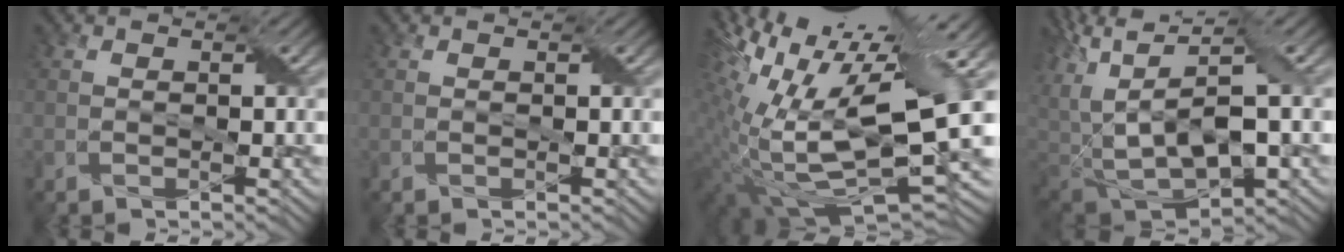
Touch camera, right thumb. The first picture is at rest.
{"total": 0.0}
{"total": 17.4, "force": [4.9, 6.2, 15.5], "torque": [-0.290, -0.001, 0.100]}
{"total": 14.2, "force": [-0.9, 6.6, 12.5], "torque": [-0.271, -0.017, 0.009]}